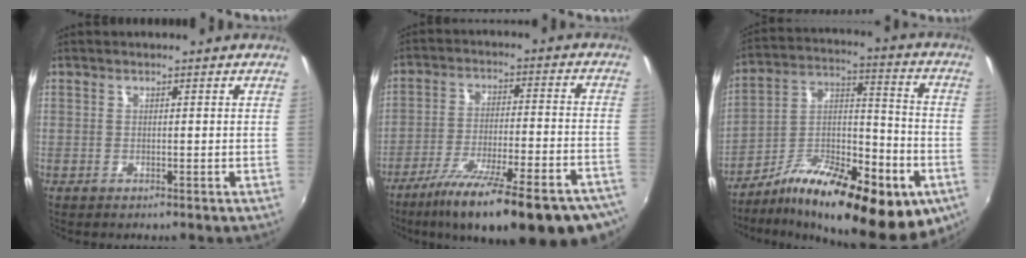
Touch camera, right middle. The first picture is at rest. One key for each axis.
{"total": 26.0, "fx": -20.0, "fy": 4.6, "fz": 16.0, "tx": -0.255, "ty": -0.058, "tz": -0.279}
{"total": 27.0, "fx": -14.9, "fy": 10.1, "fz": 20.1, "tx": -0.309, "ty": -0.003, "tz": -0.227}